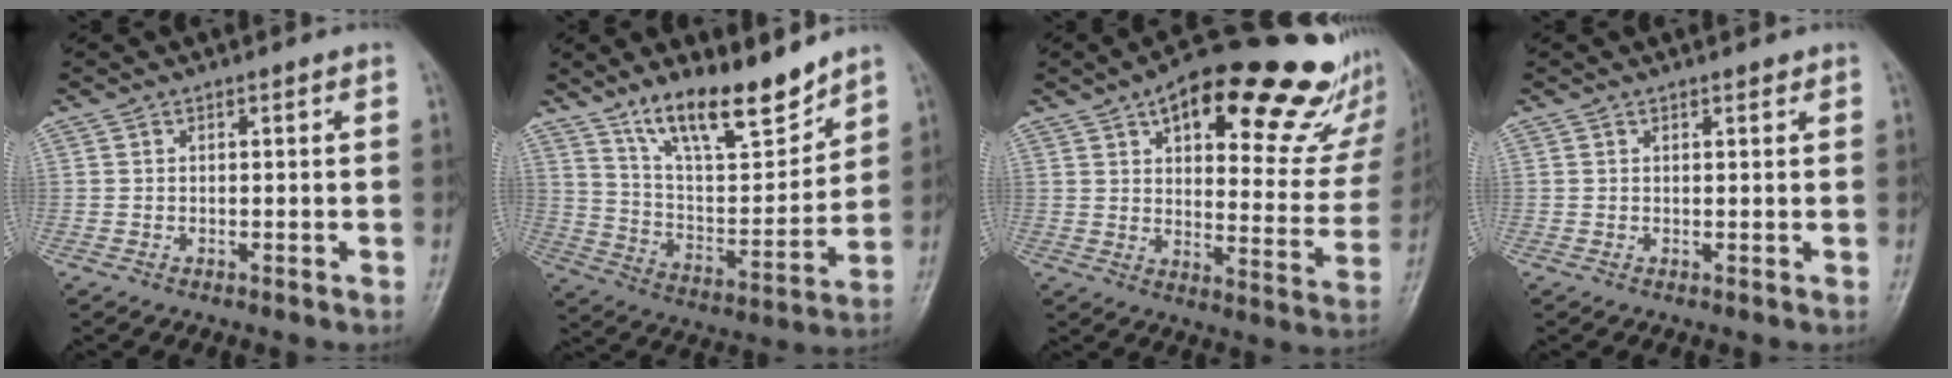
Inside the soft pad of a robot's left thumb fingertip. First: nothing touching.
{"total": 15.9, "force": [12.2, 4.6, 9.1], "torque": [-0.120, -0.080, 0.221]}
{"total": 27.4, "force": [17.0, 10.2, 19.0], "torque": [-0.220, -0.052, 0.227]}
{"total": 0.9, "force": [0.7, 0.3, 0.4], "torque": [-0.006, -0.004, 0.008]}